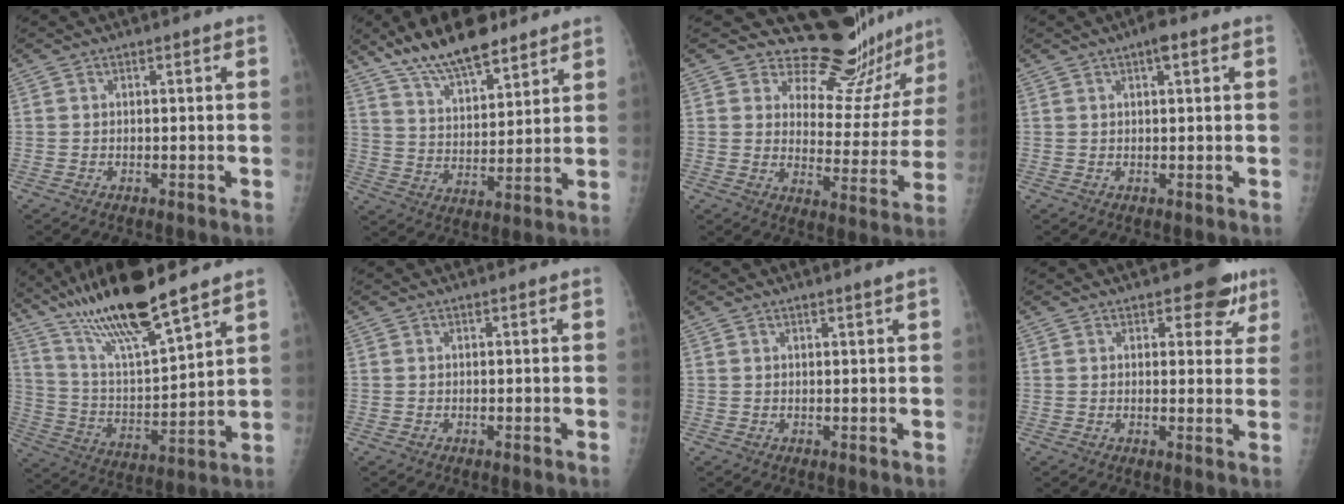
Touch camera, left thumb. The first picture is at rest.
{"total": 15.1, "force": [11.2, 5.3, 8.6], "torque": [-0.118, -0.054, 0.195]}
{"total": 15.8, "force": [15.1, 3.8, 3.0], "torque": [0.003, -0.143, 0.190]}
{"total": 2.5, "force": [1.3, 0.7, 2.1], "torque": [-0.028, 0.002, 0.016]}
{"total": 19.3, "force": [14.6, 2.4, 12.3], "torque": [-0.209, -0.062, 0.274]}
{"total": 0.0}
{"total": 0.8, "force": [0.6, -0.3, 0.5], "torque": [-0.016, -0.007, 0.014]}
{"total": 6.4, "force": [3.9, 3.4, 3.6], "torque": [-0.004, -0.015, 0.045]}